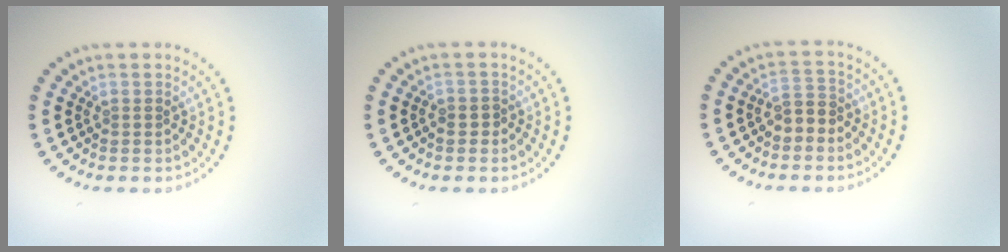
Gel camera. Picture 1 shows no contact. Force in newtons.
{"total": 0.9, "press": 0.8, "slide": 0.5}
{"total": 2.0, "press": 1.8, "slide": 0.8}